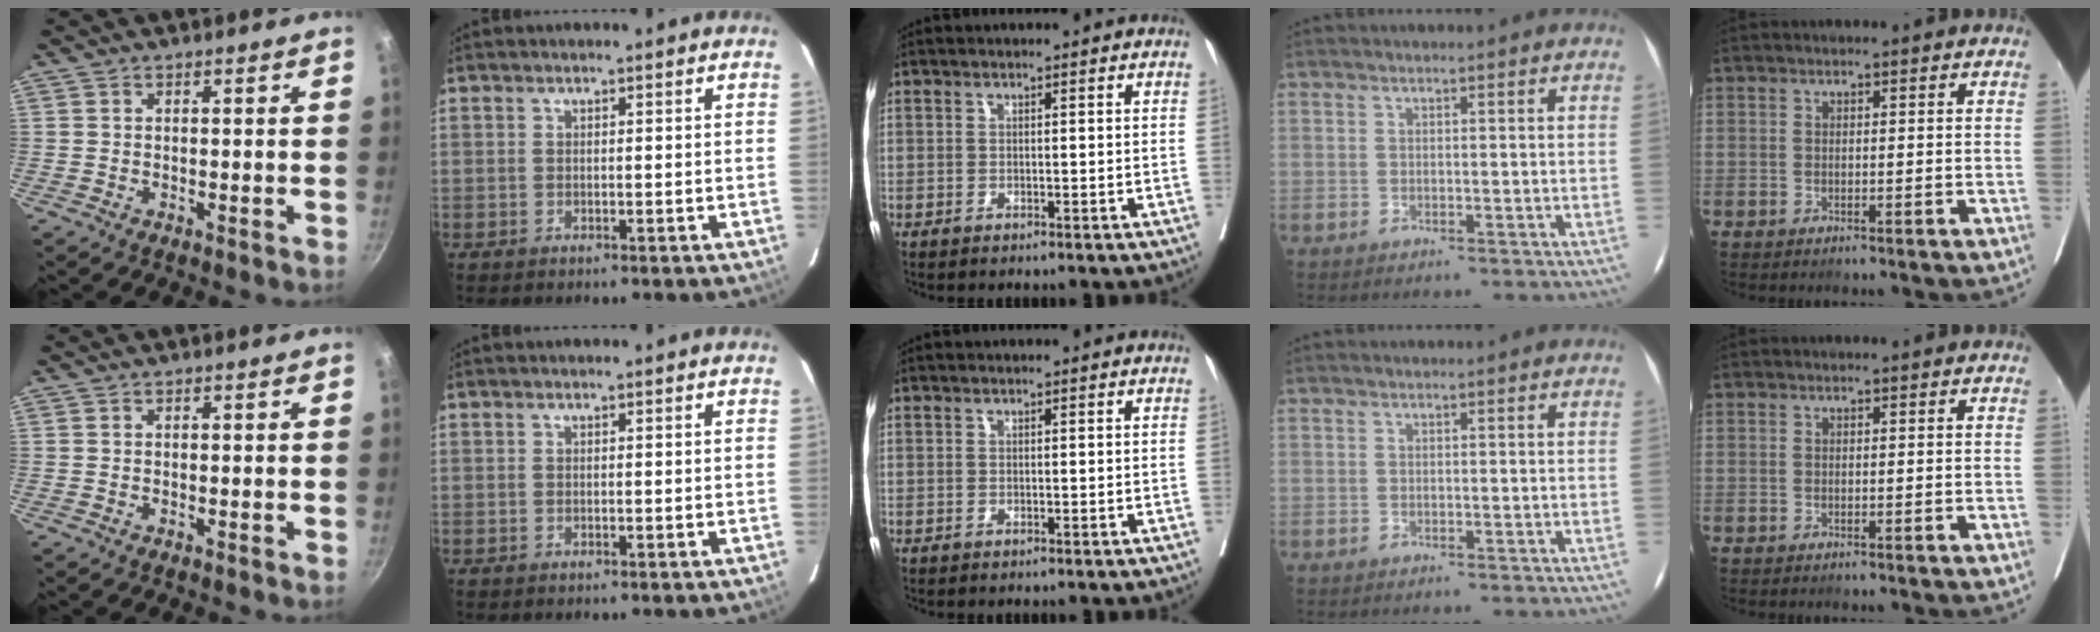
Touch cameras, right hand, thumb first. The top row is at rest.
{}